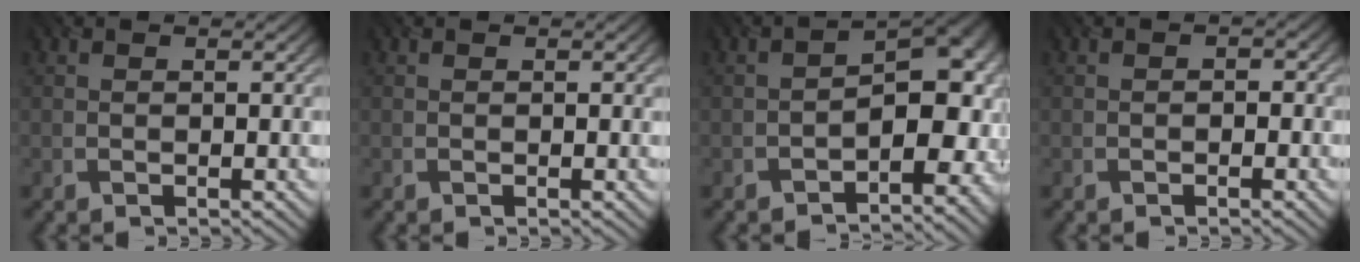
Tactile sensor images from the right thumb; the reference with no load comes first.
{"total": 0.0}
{"total": 10.1, "force": [-2.9, 5.2, 8.2], "torque": [-0.087, -0.005, -0.043]}
{"total": 0.8, "force": [-0.4, 0.6, 0.2], "torque": [0.000, -0.002, -0.009]}